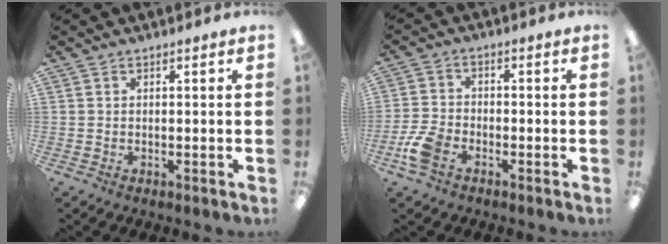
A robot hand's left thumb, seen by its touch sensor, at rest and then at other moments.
{"total": 6.6, "force": [-3.7, 4.0, 3.8], "torque": [-0.086, 0.012, -0.071]}